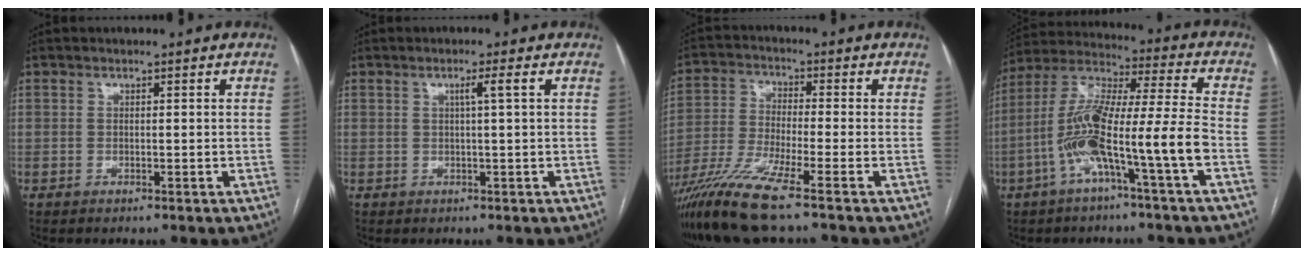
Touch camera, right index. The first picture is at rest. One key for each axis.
{"total": 2.0, "fx": 0.5, "fy": -0.5, "fz": 1.9, "tx": -0.031, "ty": 0.000, "tz": 0.011}
{"total": 11.5, "fx": -8.2, "fy": -1.0, "fz": 8.0, "tx": -0.158, "ty": -0.033, "tz": -0.154}
{"total": 14.4, "fx": -5.1, "fy": -0.1, "fz": 13.5, "tx": -0.264, "ty": 0.020, "tz": -0.100}